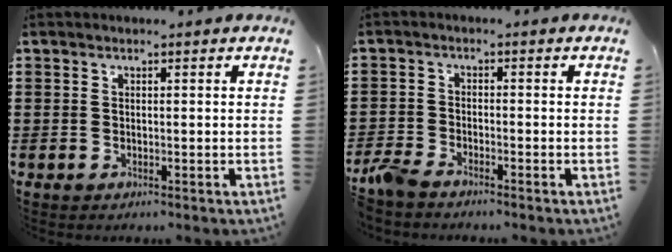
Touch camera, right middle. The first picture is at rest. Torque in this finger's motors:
{"motor_torque": [-0.12, -0.03, -0.03, 0.04]}